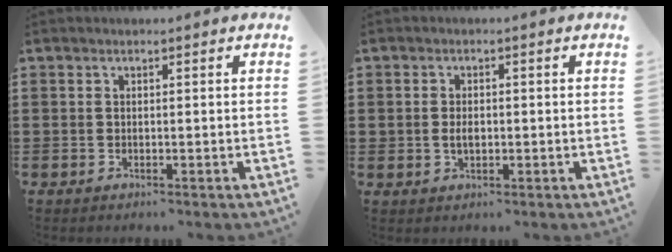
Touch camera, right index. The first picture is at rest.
{"total": 1.9, "force": [0.0, 1.2, 1.4], "torque": [-0.027, 0.006, -0.001]}